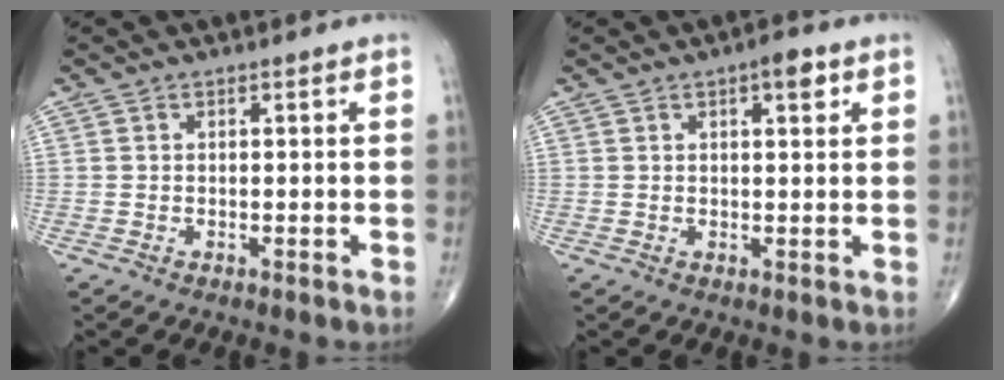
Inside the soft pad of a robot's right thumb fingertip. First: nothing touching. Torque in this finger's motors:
{"motor_torque": [2.49, 2.52, -0.07, -0.15, 0.00]}